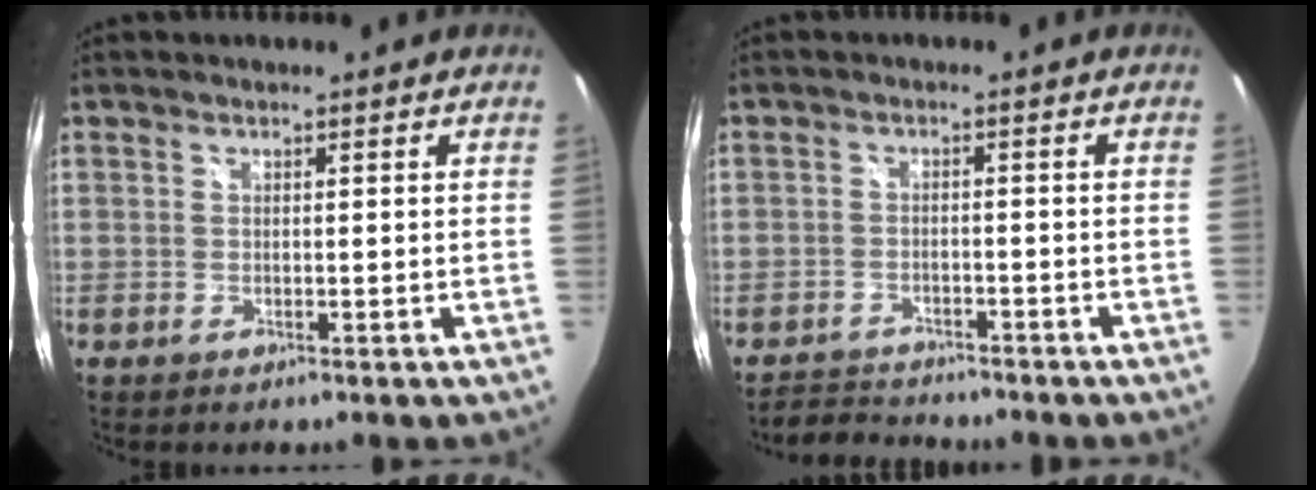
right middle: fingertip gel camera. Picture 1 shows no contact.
{"total": 4.3, "force": [-4.2, 1.0, -0.1], "torque": [-0.016, 0.012, -0.074]}